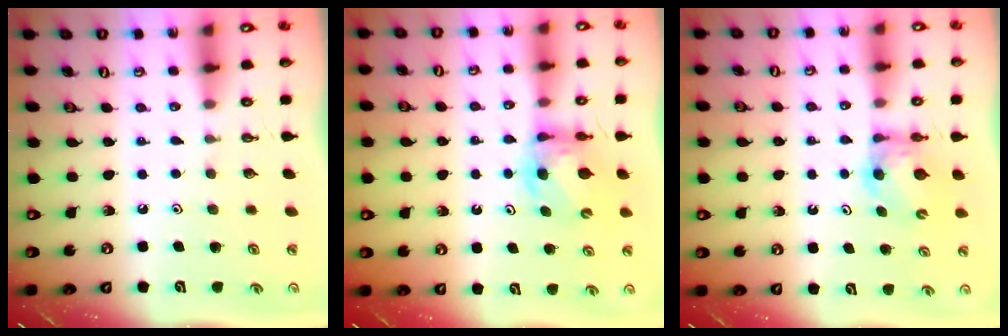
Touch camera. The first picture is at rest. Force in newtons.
{"total": 6.1, "press": 6.1, "slide": 0.1}
{"total": 6.8, "press": 6.8, "slide": 0.5}